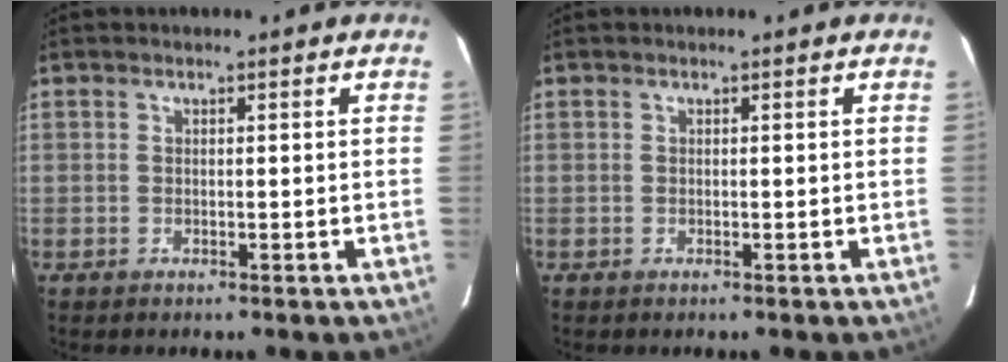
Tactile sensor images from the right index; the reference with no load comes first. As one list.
[{"total": 0.0}]